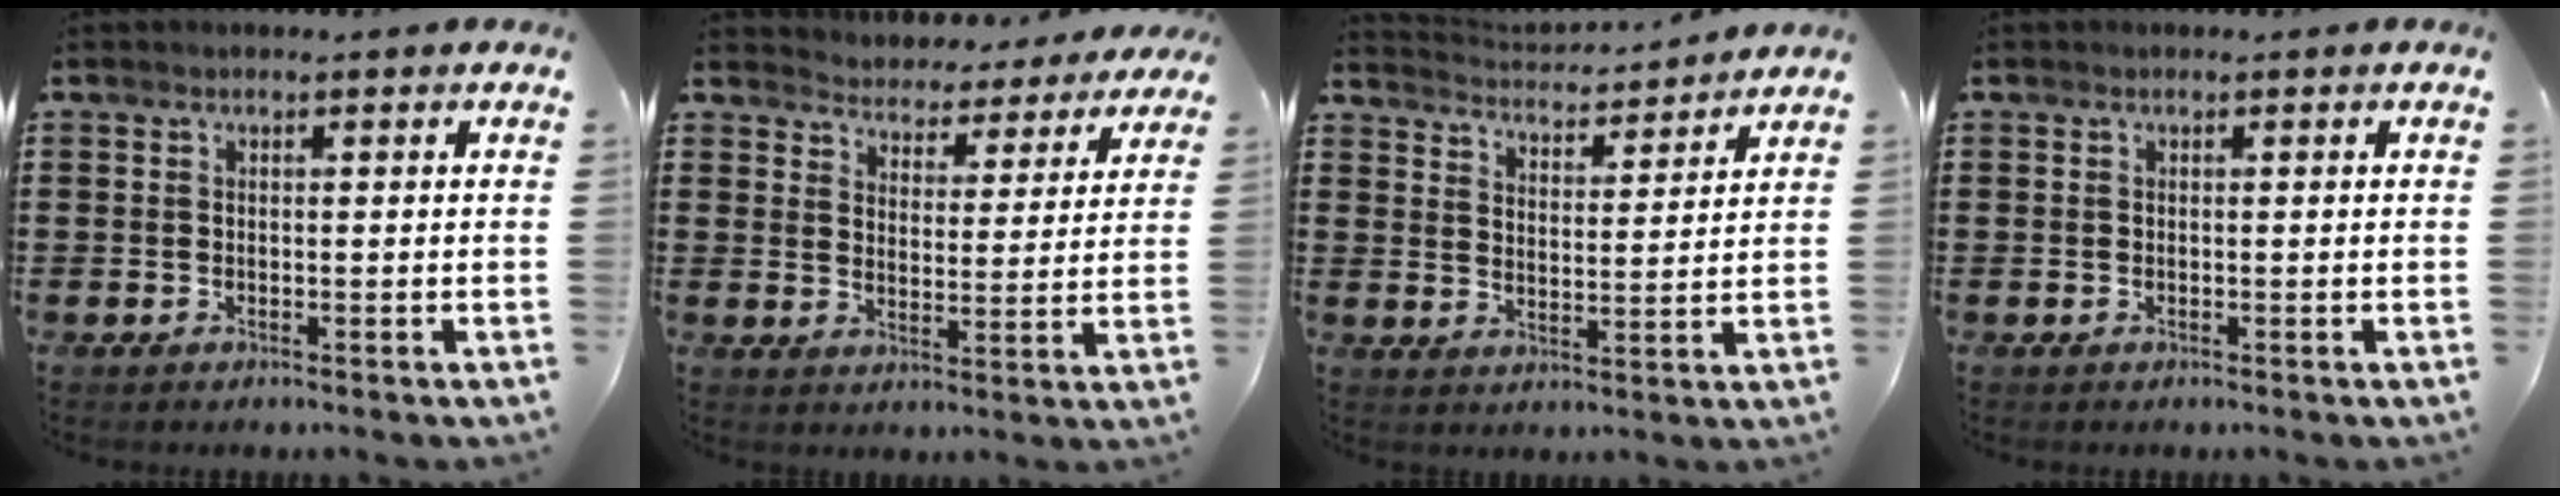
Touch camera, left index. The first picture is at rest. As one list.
[{"total": 4.1, "force": [4.0, 0.2, -0.6], "torque": [-0.017, -0.035, 0.067]}, {"total": 3.1, "force": [3.1, -0.3, 0.0], "torque": [-0.018, -0.030, 0.049]}, {"total": 0.0}]